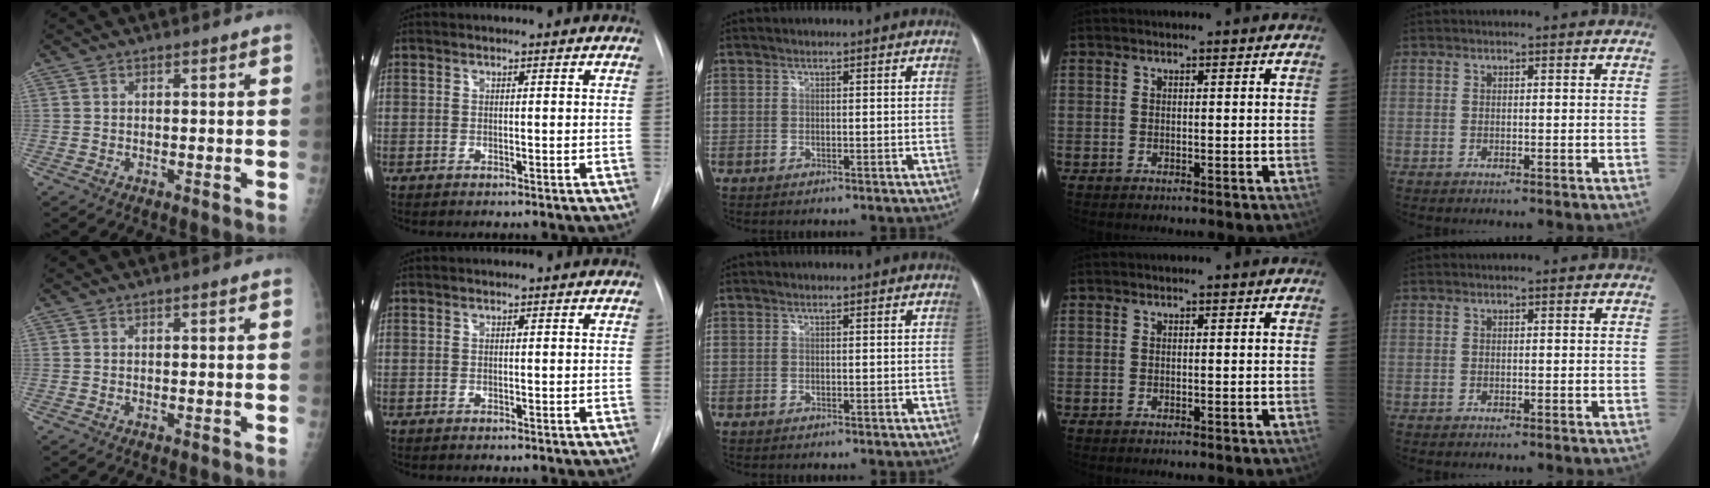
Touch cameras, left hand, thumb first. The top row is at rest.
{}